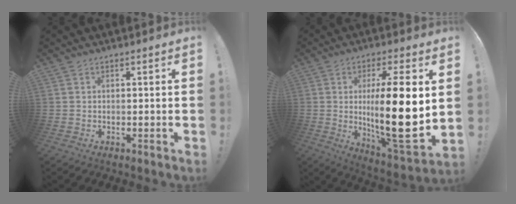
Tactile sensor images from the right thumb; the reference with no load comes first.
{"total": 20.6, "force": [1.5, 4.9, 20.0], "torque": [-0.335, -0.024, 0.021]}